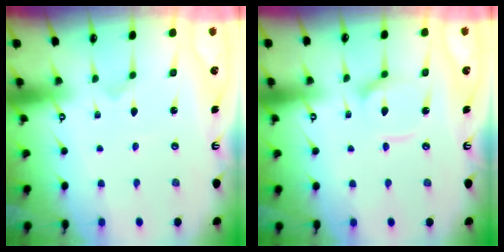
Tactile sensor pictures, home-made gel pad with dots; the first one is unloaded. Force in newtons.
{"total": 8.6, "press": 8.6, "slide": 0.9}